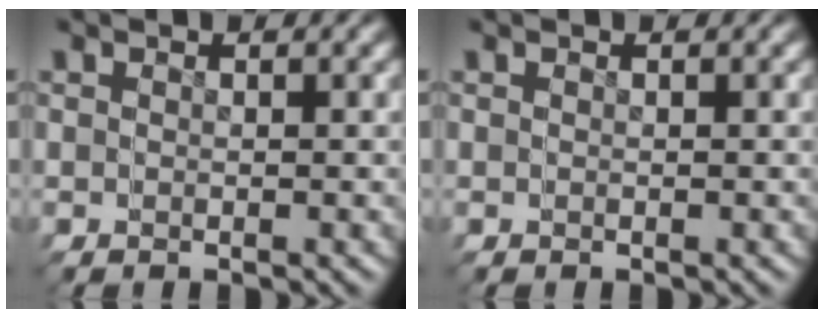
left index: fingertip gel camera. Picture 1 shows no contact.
{"total": 0.0}